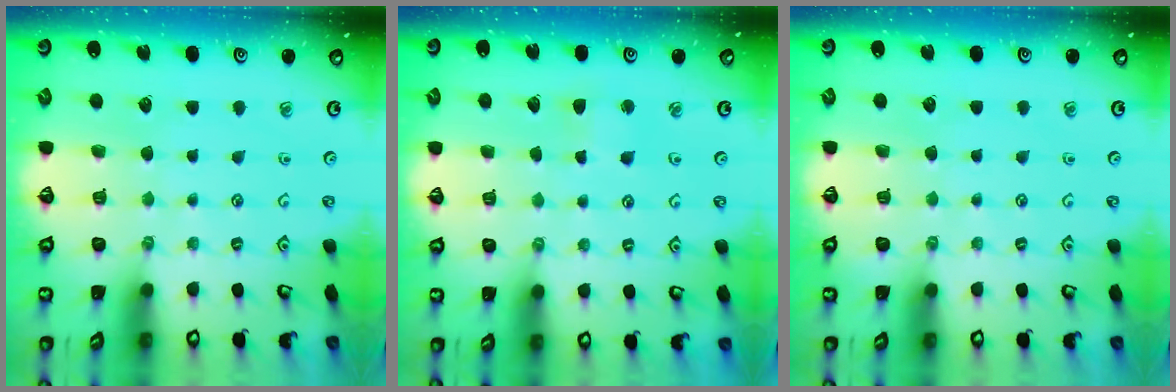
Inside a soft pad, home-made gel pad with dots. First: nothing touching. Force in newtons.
{"total": 2.7, "press": 2.7, "slide": 0.4}
{"total": 0.0}